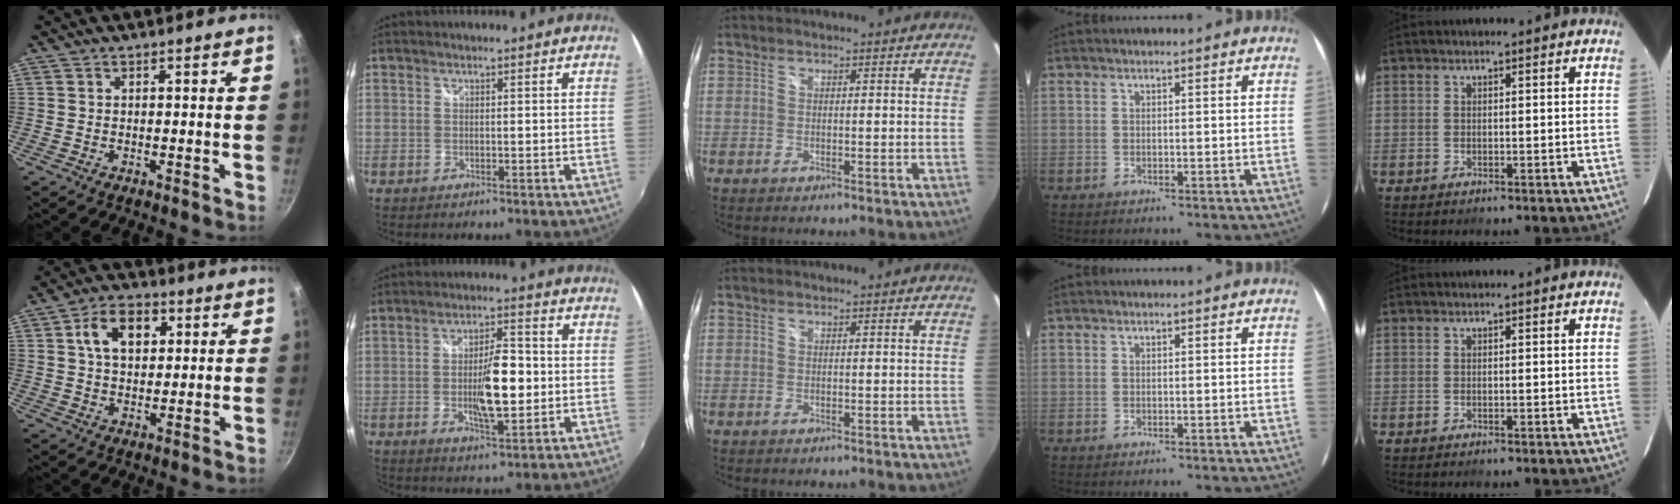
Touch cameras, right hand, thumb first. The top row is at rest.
{"thumb": {"total": 9.2, "force": [2.8, 6.1, 6.3], "torque": [-0.085, 0.004, 0.040]}, "index": {"total": 9.9, "force": [-1.2, 3.2, 9.3], "torque": [-0.160, -0.002, -0.017]}}